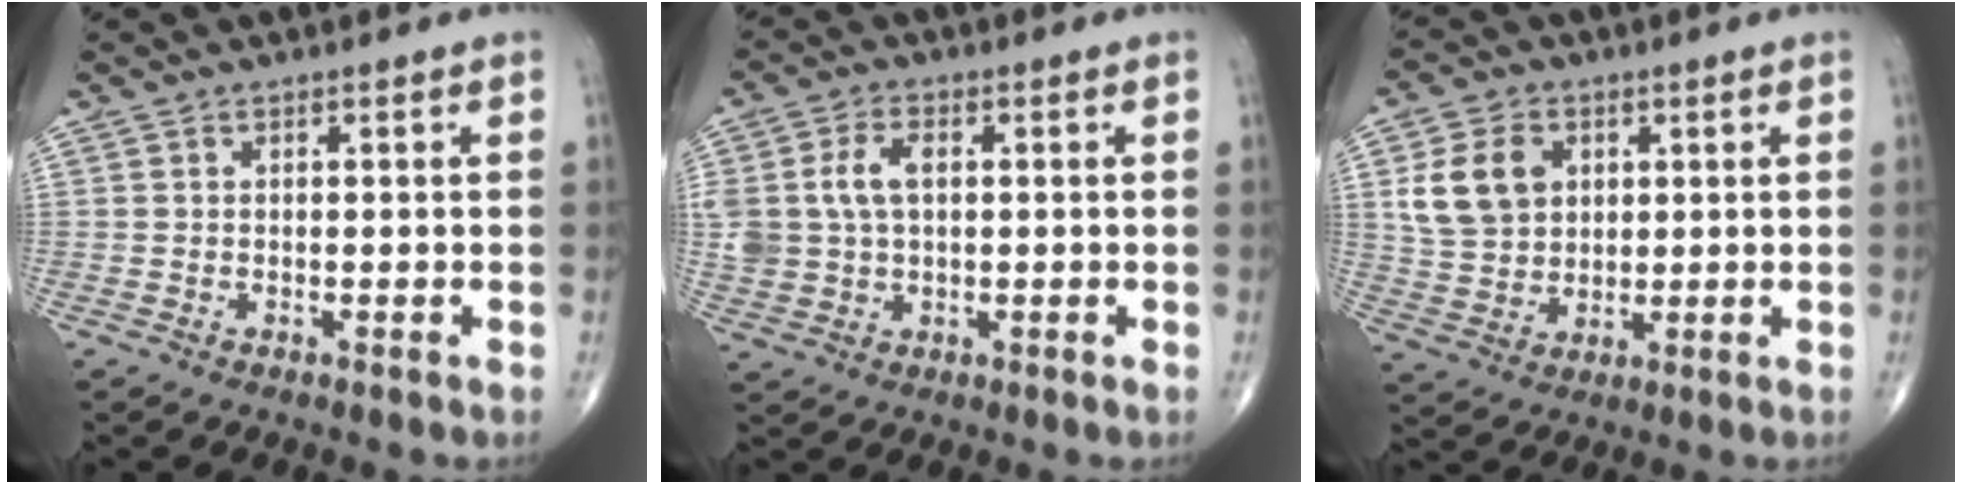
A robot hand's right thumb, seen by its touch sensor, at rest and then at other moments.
{"total": 8.5, "force": [1.4, 5.6, 6.2], "torque": [-0.131, 0.007, 0.034]}
{"total": 10.4, "force": [2.9, 8.0, 6.0], "torque": [-0.095, -0.005, 0.061]}